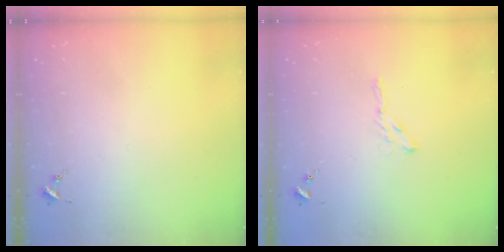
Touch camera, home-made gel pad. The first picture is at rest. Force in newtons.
{"total": 3.9, "press": 3.8, "slide": 0.5}